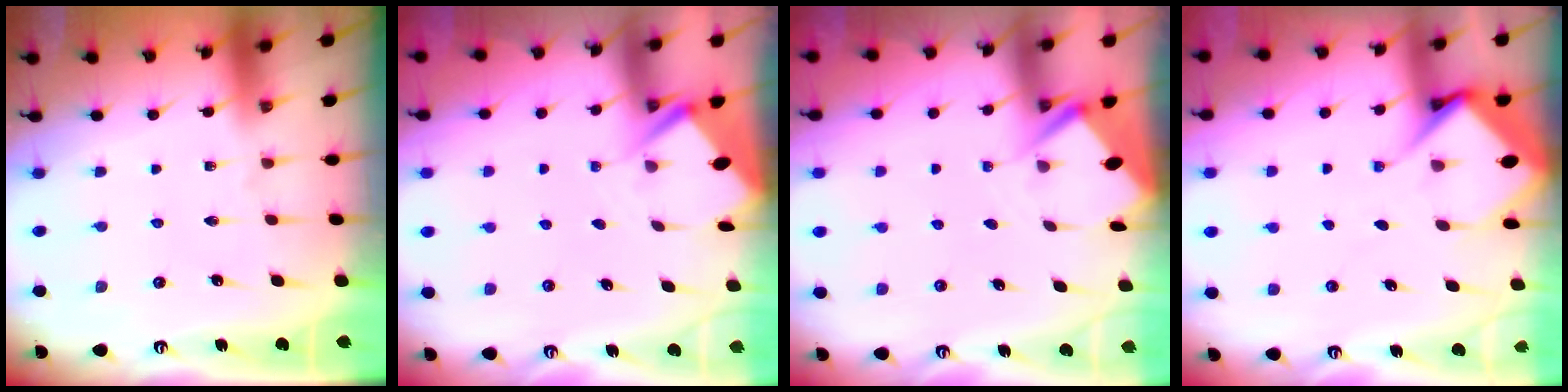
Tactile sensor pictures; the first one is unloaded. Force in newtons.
{"total": 2.9, "press": 2.8, "slide": 0.3}
{"total": 2.7, "press": 2.7, "slide": 0.3}
{"total": 7.8, "press": 7.7, "slide": 0.8}